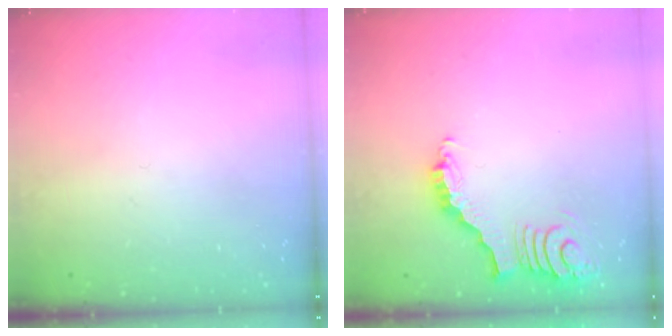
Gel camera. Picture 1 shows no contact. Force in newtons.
{"total": 3.8, "press": 3.8, "slide": 0.6}